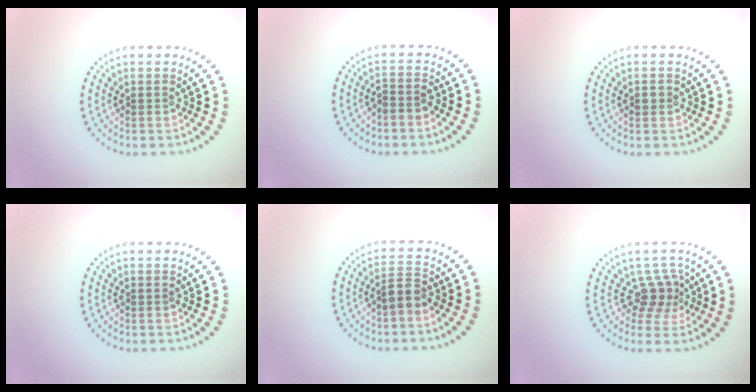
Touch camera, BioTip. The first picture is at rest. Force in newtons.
{"total": 1.6, "press": 1.3, "slide": 0.9}
{"total": 1.0, "press": 1.0, "slide": 0.1}
{"total": 0.0}
{"total": 2.1, "press": 1.8, "slide": 1.0}
{"total": 2.6, "press": 1.8, "slide": 1.8}